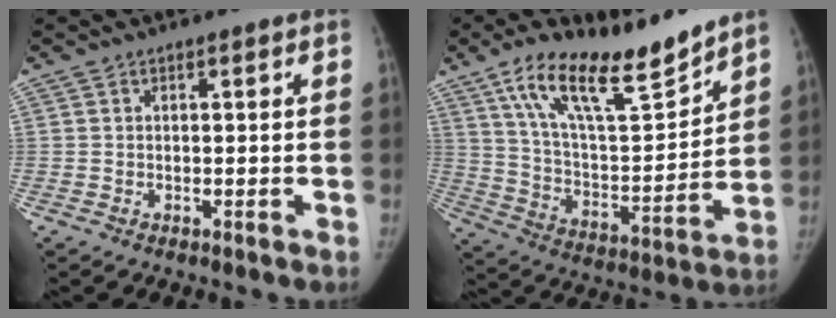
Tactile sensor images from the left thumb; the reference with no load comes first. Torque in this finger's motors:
{"motor_torque": [0.21, 0.17, 1.42, -1.35, 0.13]}